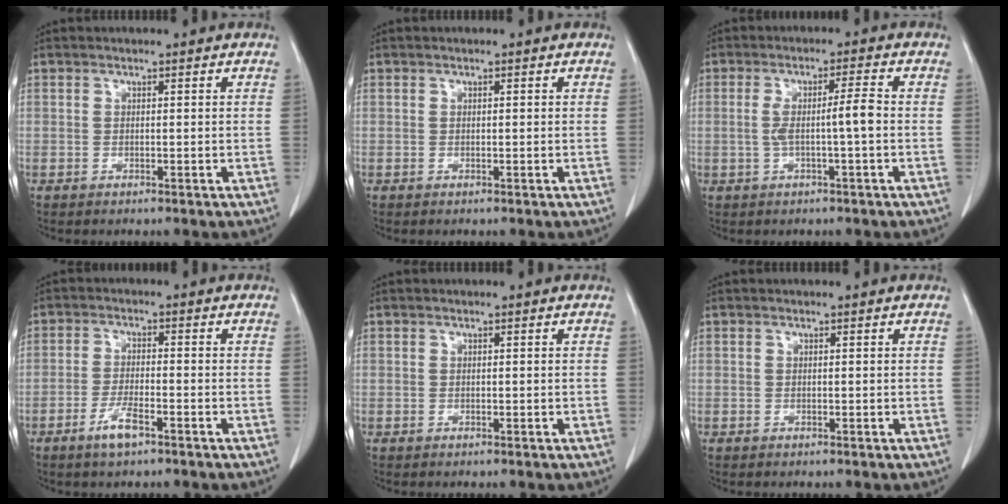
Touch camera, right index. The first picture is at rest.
{"total": 0.0}
{"total": 4.7, "force": [-0.6, -0.3, 4.6], "torque": [-0.088, 0.010, -0.006]}
{"total": 4.1, "force": [-2.6, 0.6, 3.2], "torque": [-0.065, -0.003, -0.047]}
{"total": 0.0}
{"total": 0.0}